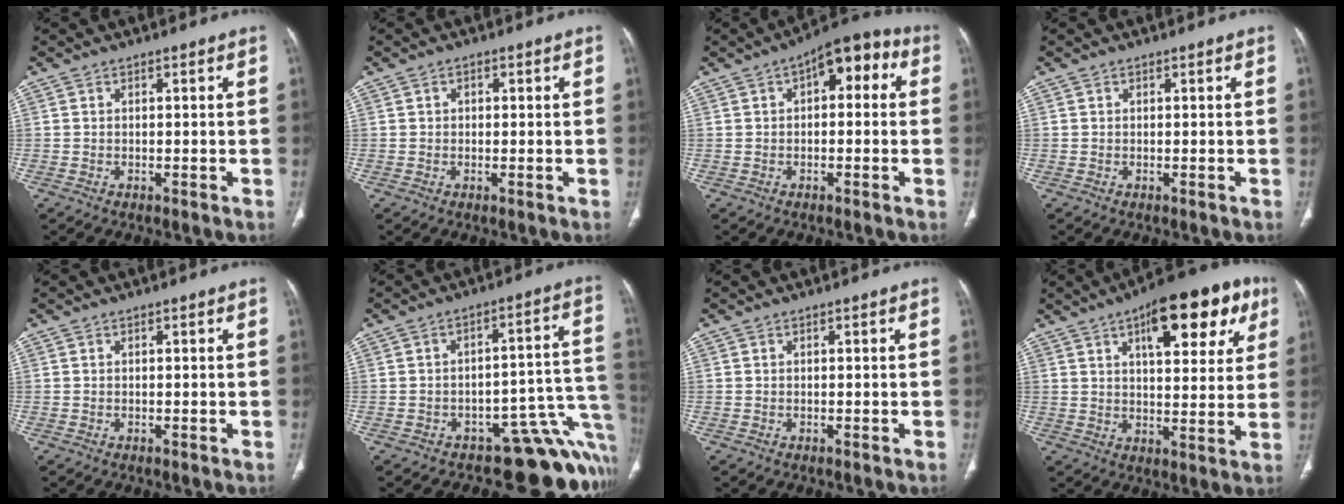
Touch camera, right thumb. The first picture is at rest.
{"total": 1.1, "force": [0.3, 0.9, 0.5], "torque": [0.000, 0.001, 0.002]}
{"total": 9.9, "force": [2.6, 5.0, 8.1], "torque": [-0.080, 0.029, 0.024]}
{"total": 0.0}
{"total": 0.0}
{"total": 14.5, "force": [-7.7, 7.8, 9.4], "torque": [-0.036, 0.101, -0.095]}
{"total": 0.0}
{"total": 19.9, "force": [9.2, 8.2, 15.6], "torque": [-0.177, -0.011, 0.126]}